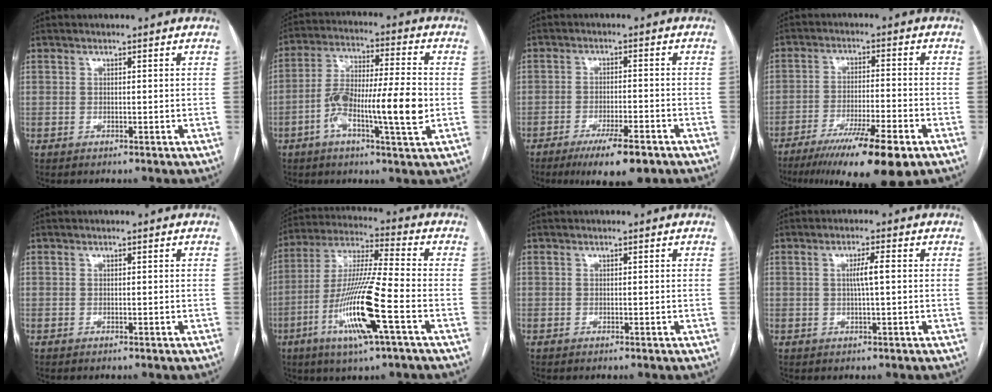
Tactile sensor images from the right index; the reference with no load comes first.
{"total": 6.7, "force": [-1.6, 1.4, 6.4], "torque": [-0.125, 0.013, -0.035]}
{"total": 8.6, "force": [-5.9, 1.5, 6.1], "torque": [-0.095, -0.014, -0.091]}
{"total": 14.6, "force": [-9.7, 1.2, 10.8], "torque": [-0.161, -0.034, -0.156]}
{"total": 0.0}
{"total": 15.8, "force": [-5.7, 0.3, 14.8], "torque": [-0.298, -0.016, -0.109]}
{"total": 0.0}
{"total": 3.0, "force": [0.3, 0.0, 3.0], "torque": [-0.056, 0.000, 0.005]}